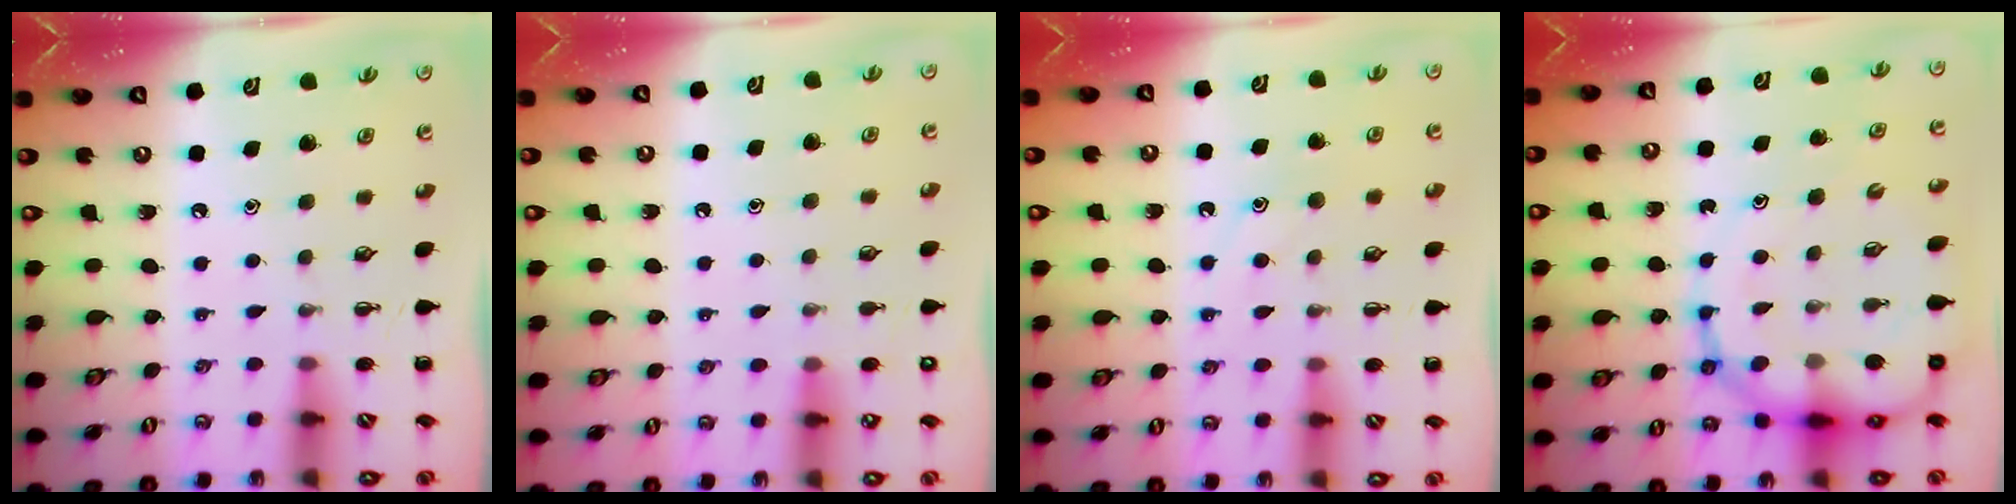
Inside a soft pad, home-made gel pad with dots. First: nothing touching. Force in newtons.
{"total": 6.6, "press": 6.3, "slide": 2.0}
{"total": 9.4, "press": 9.4, "slide": 0.7}
{"total": 18.0, "press": 17.5, "slide": 4.3}